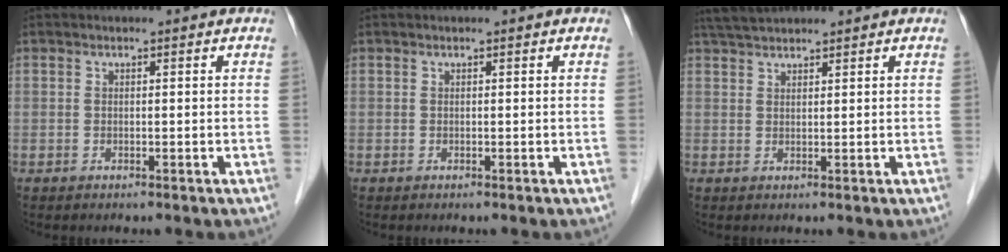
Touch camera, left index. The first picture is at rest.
{"total": 0.0}
{"total": 3.8, "force": [3.5, 0.4, 1.3], "torque": [-0.029, 0.022, 0.070]}